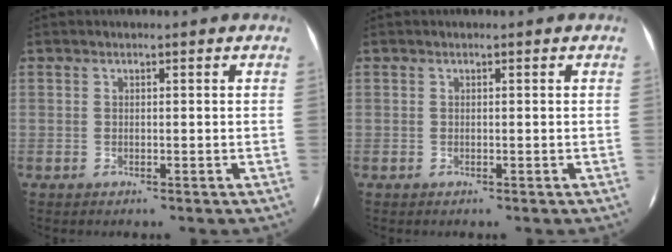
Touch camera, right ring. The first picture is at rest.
{"total": 0.0}